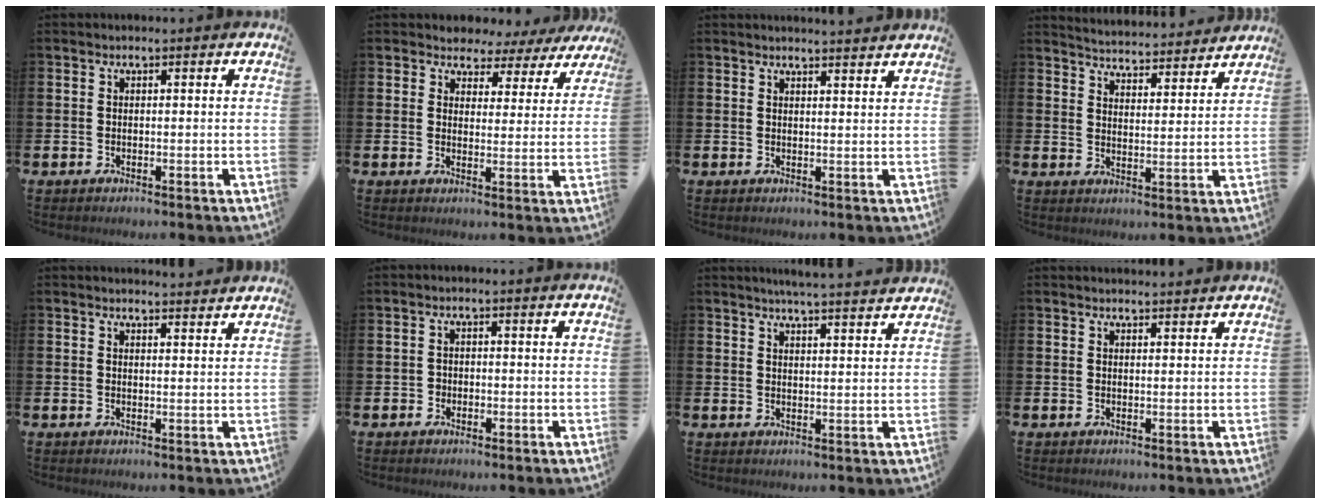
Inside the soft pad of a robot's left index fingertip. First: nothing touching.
{"total": 3.3, "force": [2.8, 1.8, -0.1], "torque": [-0.016, -0.026, 0.043]}
{"total": 2.4, "force": [2.4, -0.3, -0.1], "torque": [0.006, -0.019, 0.042]}
{"total": 4.9, "force": [4.9, 0.2, -0.1], "torque": [-0.015, -0.043, 0.085]}
{"total": 2.4, "force": [2.4, -0.1, -0.2], "torque": [0.006, -0.018, 0.043]}
{"total": 1.1, "force": [-0.5, 1.0, 0.2], "torque": [-0.006, 0.004, -0.012]}
{"total": 4.6, "force": [4.5, -0.8, 0.8], "torque": [-0.027, -0.026, 0.079]}
{"total": 1.5, "force": [1.5, 0.0, -0.1], "torque": [0.007, -0.009, 0.027]}